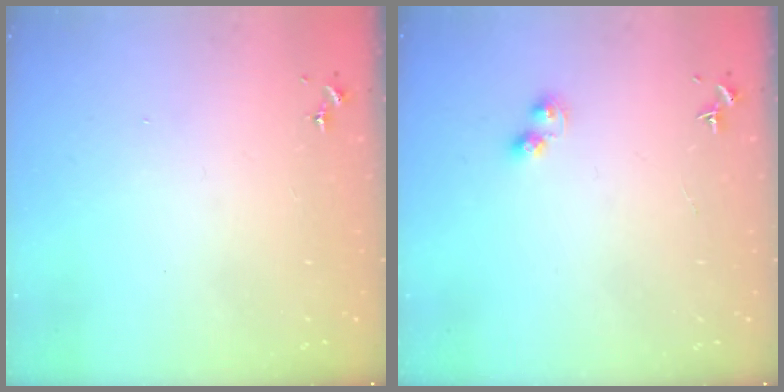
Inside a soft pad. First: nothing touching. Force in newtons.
{"total": 4.1, "press": 4.1, "slide": 0.4}